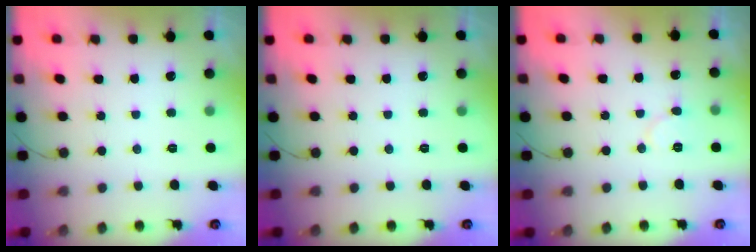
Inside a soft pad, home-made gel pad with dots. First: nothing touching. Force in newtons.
{"total": 0.0}
{"total": 6.5, "press": 6.5, "slide": 0.4}